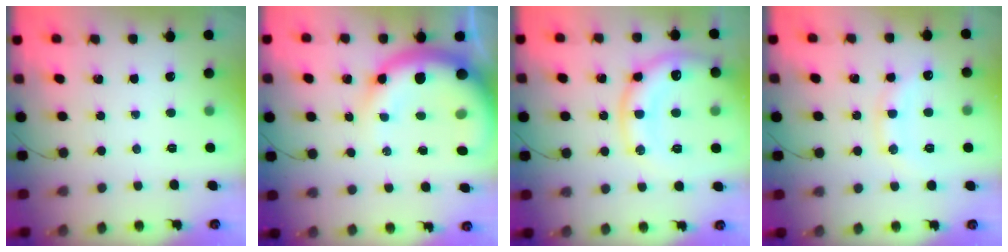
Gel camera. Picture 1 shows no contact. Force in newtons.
{"total": 16.5, "press": 16.1, "slide": 3.8}
{"total": 17.0, "press": 16.9, "slide": 1.5}
{"total": 11.5, "press": 11.5, "slide": 0.7}